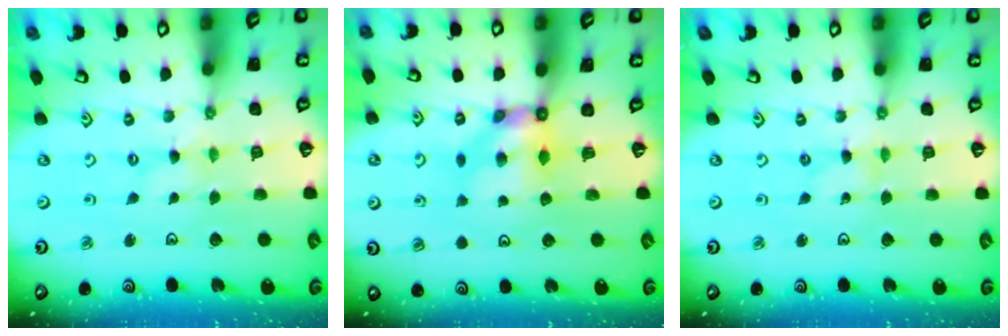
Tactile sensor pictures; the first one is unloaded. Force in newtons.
{"total": 6.3, "press": 6.3, "slide": 0.5}
{"total": 0.0}